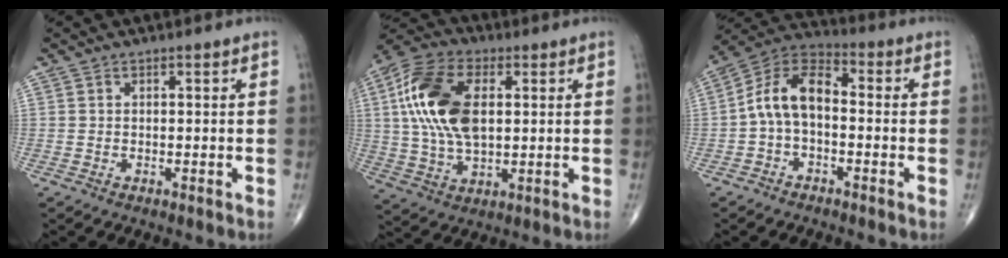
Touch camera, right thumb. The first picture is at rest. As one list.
[{"total": 17.2, "force": [3.1, 9.5, 14.0], "torque": [-0.280, 0.008, 0.053]}, {"total": 10.0, "force": [-1.0, 5.9, 8.0], "torque": [-0.143, 0.039, -0.033]}]